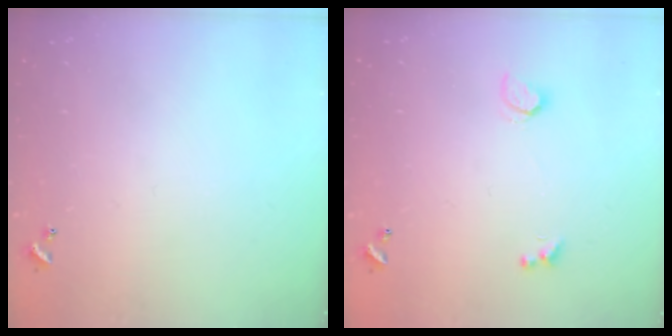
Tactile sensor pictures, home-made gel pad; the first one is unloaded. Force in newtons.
{"total": 1.3, "press": 1.2, "slide": 0.4}